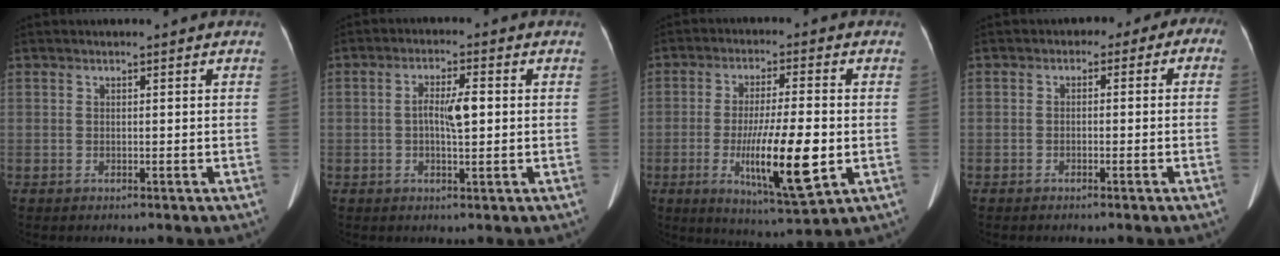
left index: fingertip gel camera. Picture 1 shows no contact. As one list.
[{"total": 4.3, "force": [0.0, 0.9, 4.2], "torque": [-0.081, 0.008, -0.002]}, {"total": 12.6, "force": [-2.8, 1.4, 12.2], "torque": [-0.214, -0.024, -0.044]}, {"total": 4.0, "force": [-1.3, 3.0, 2.2], "torque": [-0.007, 0.033, -0.026]}]